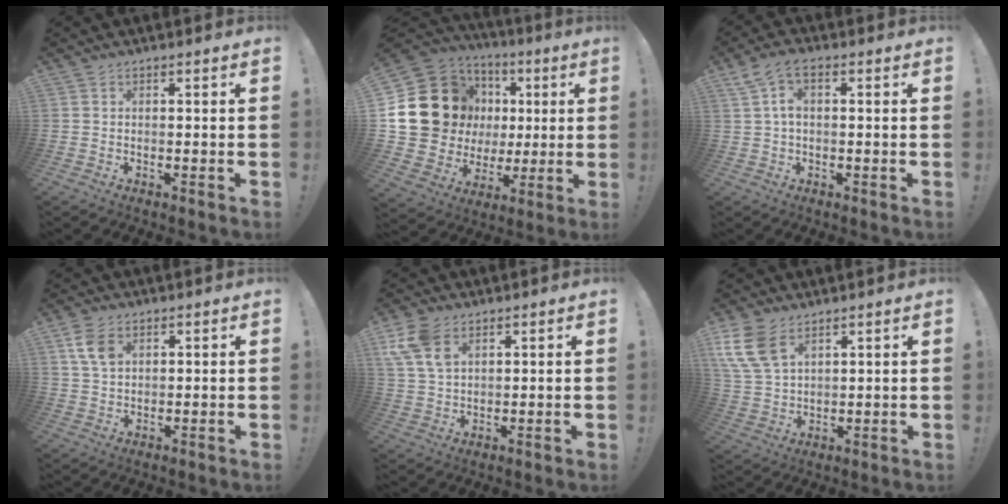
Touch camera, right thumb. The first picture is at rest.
{"total": 23.2, "force": [4.3, 19.2, 12.3], "torque": [-0.209, -0.025, 0.134]}
{"total": 5.9, "force": [1.3, 3.4, 4.6], "torque": [-0.097, 0.011, 0.026]}
{"total": 6.8, "force": [2.8, 4.4, 4.4], "torque": [-0.078, -0.003, 0.054]}
{"total": 9.9, "force": [5.0, 6.1, 6.1], "torque": [-0.121, -0.012, 0.096]}
{"total": 12.4, "force": [6.8, 7.7, 6.9], "torque": [-0.141, -0.023, 0.138]}